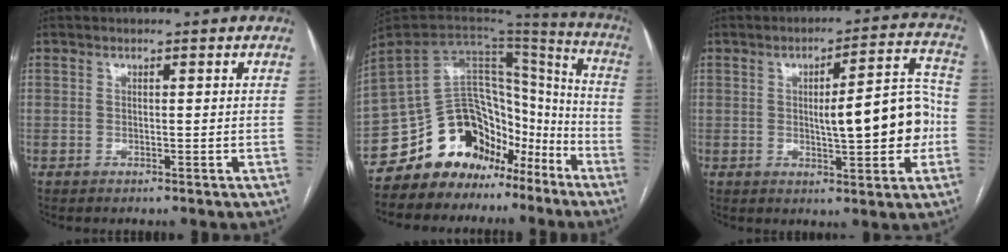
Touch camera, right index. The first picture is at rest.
{"total": 17.2, "force": [-11.7, 10.5, 6.8], "torque": [-0.110, 0.089, -0.192]}
{"total": 11.9, "force": [-1.0, 2.5, 11.5], "torque": [-0.155, 0.025, -0.007]}